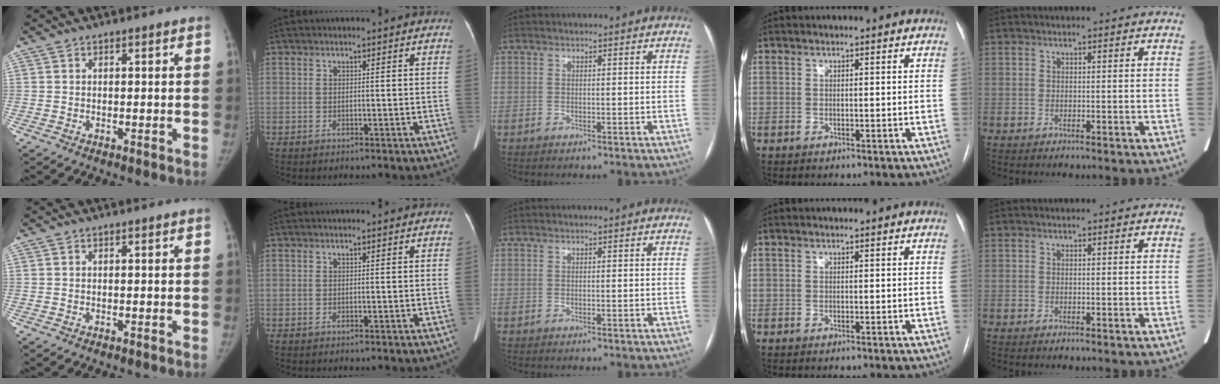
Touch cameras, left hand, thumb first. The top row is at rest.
{}